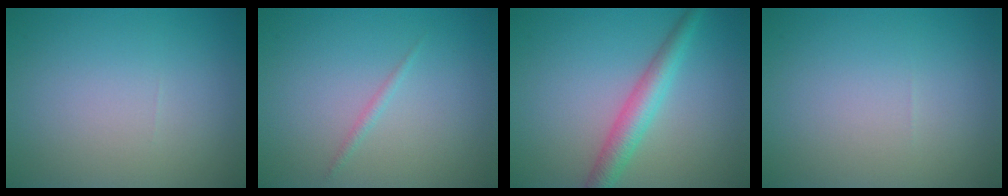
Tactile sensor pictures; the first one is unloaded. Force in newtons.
{"total": 0.7, "press": 0.7, "slide": 0.1}
{"total": 3.6, "press": 3.6, "slide": 0.1}
{"total": 0.0}